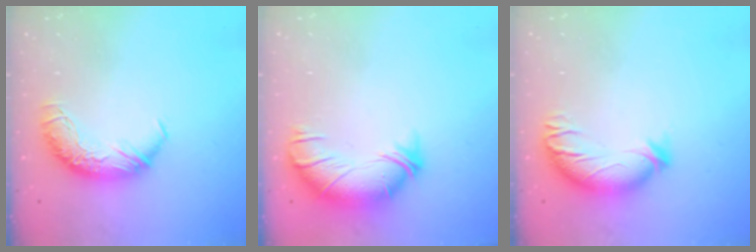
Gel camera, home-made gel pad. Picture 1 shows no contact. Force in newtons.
{"total": 2.8, "press": 1.5, "slide": 2.3}
{"total": 2.8, "press": 2.0, "slide": 2.0}